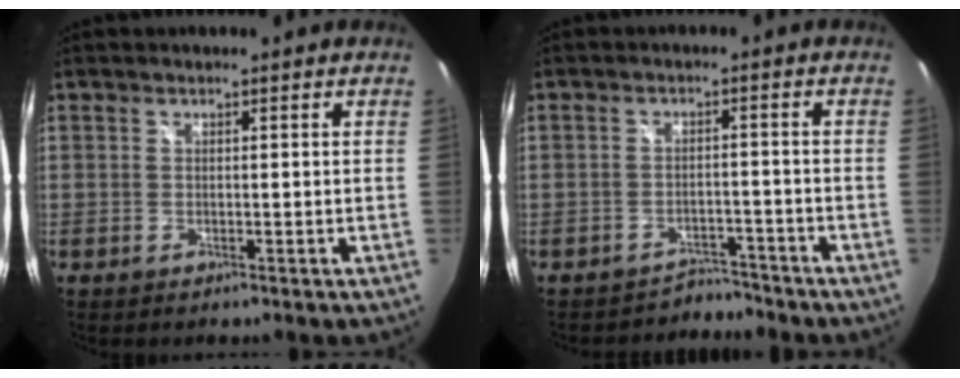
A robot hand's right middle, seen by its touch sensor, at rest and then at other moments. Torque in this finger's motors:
{"motor_torque": [-0.44, -0.11, -0.07, -0.01]}